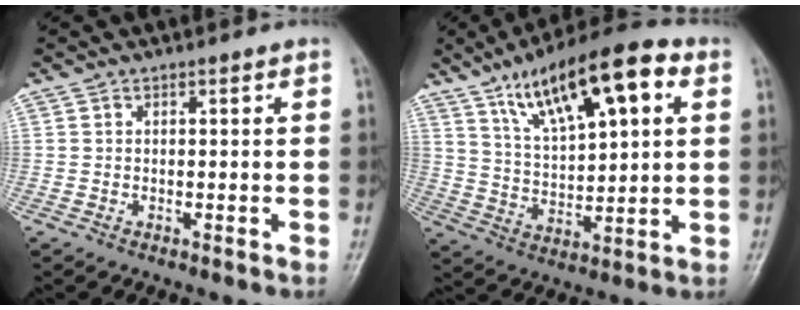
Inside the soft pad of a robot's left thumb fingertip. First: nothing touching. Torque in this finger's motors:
{"motor_torque": [0.66, 0.72, 1.48, -1.29, 0.21]}